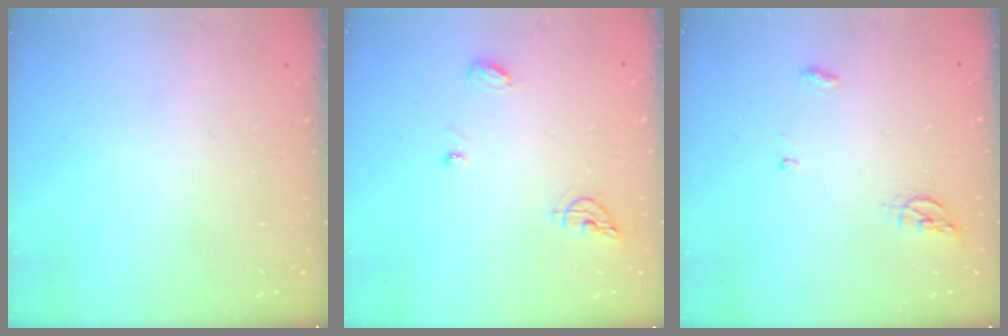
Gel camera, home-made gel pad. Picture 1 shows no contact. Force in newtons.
{"total": 6.7, "press": 6.7, "slide": 0.3}
{"total": 4.5, "press": 4.3, "slide": 1.2}